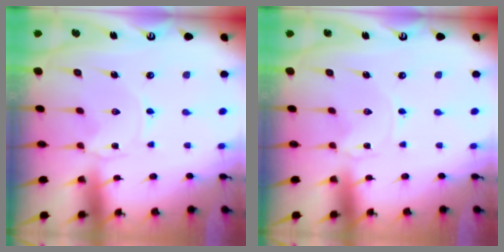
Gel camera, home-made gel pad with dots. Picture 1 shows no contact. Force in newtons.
{"total": 0.0}